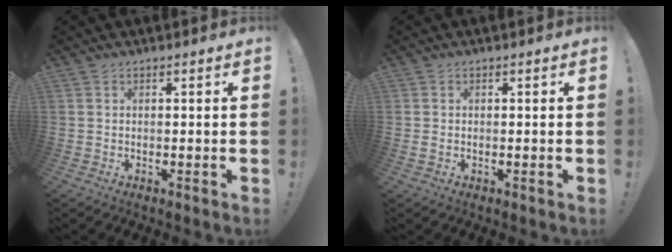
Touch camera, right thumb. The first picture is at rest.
{"total": 0.9, "force": [-0.1, 0.6, 0.6], "torque": [-0.014, 0.003, -0.001]}